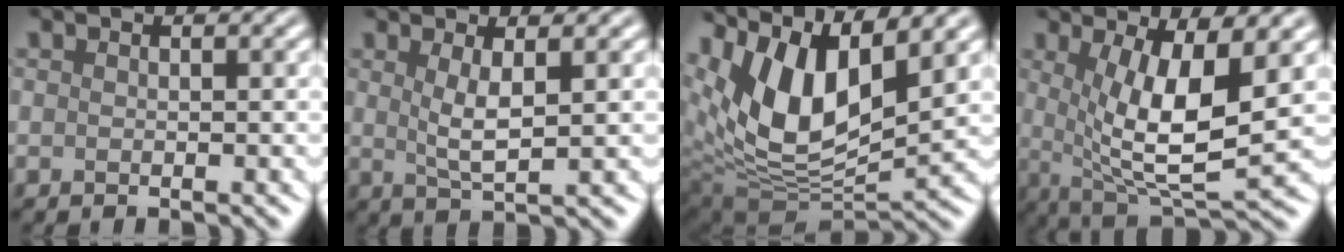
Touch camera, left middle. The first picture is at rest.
{"total": 2.7, "force": [0.8, 0.5, 2.5], "torque": [-0.049, 0.001, 0.021]}
{"total": 10.9, "force": [5.2, 4.8, 8.3], "torque": [-0.168, 0.007, 0.101]}
{"total": 8.0, "force": [1.0, 2.3, 7.6], "torque": [-0.131, -0.007, 0.030]}